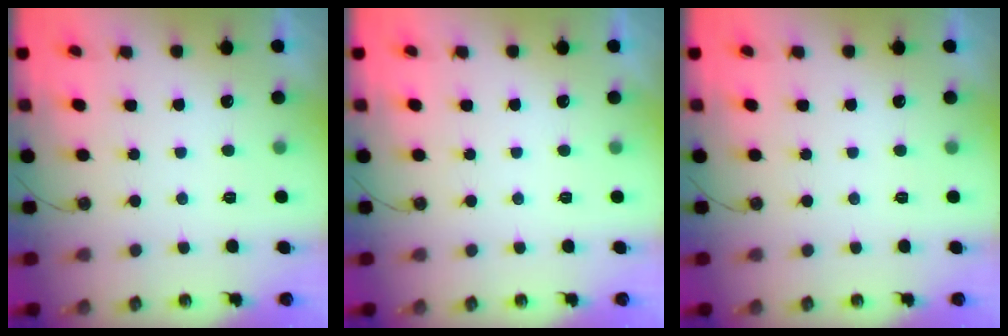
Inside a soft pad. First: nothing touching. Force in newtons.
{"total": 0.0}
{"total": 0.0}